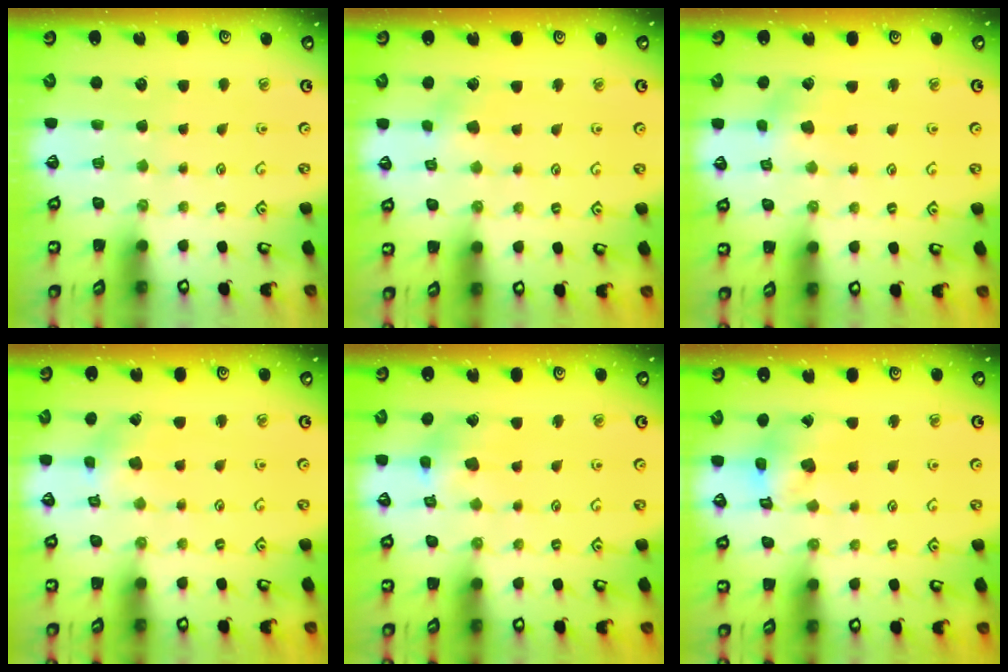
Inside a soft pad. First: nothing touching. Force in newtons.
{"total": 2.7, "press": 2.7, "slide": 0.7}
{"total": 1.9, "press": 1.9, "slide": 0.3}
{"total": 1.5, "press": 1.5, "slide": 0.3}
{"total": 7.8, "press": 7.7, "slide": 1.0}
{"total": 10.8, "press": 10.7, "slide": 1.1}